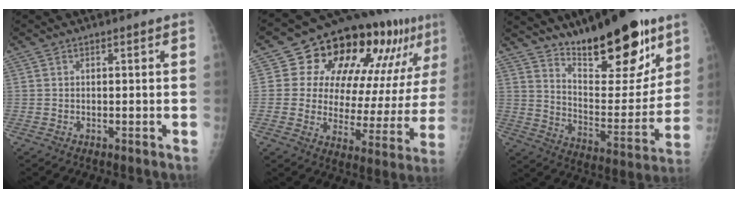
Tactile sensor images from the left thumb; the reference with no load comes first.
{"total": 23.1, "force": [12.0, 11.3, 16.1], "torque": [-0.186, -0.018, 0.168]}
{"total": 22.0, "force": [15.1, 7.4, 14.2], "torque": [-0.167, -0.090, 0.243]}